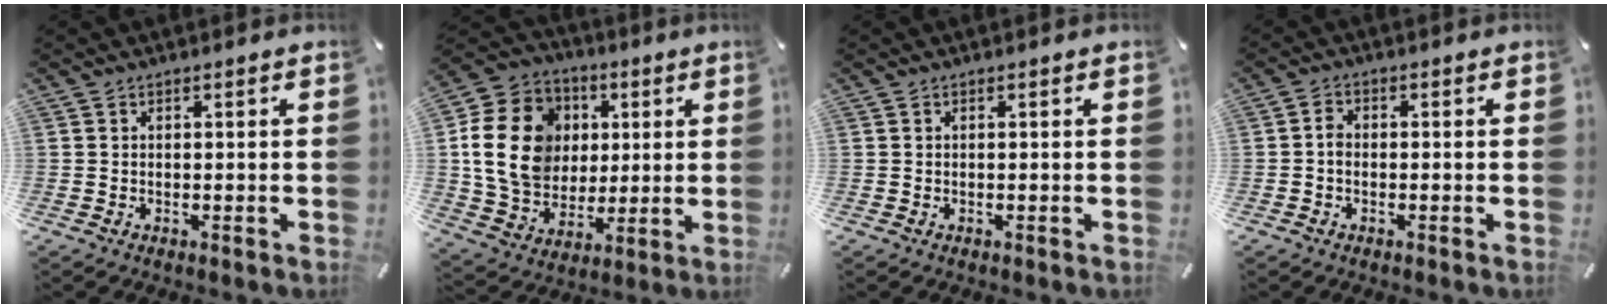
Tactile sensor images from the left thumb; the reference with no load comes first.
{"total": 18.7, "force": [2.6, 15.9, 9.5], "torque": [-0.194, 0.005, 0.051]}
{"total": 0.0}
{"total": 2.1, "force": [-0.5, 1.5, 1.4], "torque": [-0.027, 0.005, -0.010]}